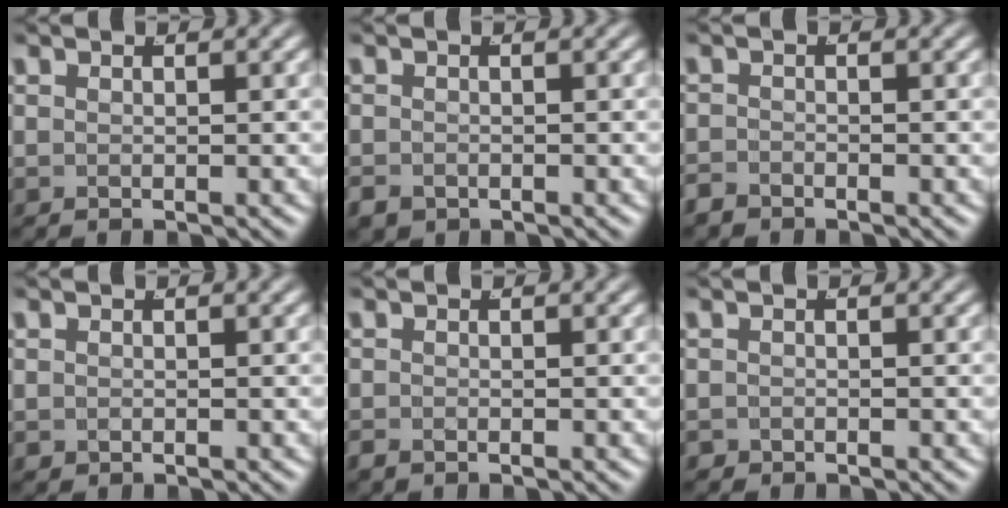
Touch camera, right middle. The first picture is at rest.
{"total": 1.8, "force": [-1.4, 1.0, 0.5], "torque": [-0.011, -0.017, -0.014]}
{"total": 1.5, "force": [-1.5, 0.4, 0.1], "torque": [0.002, -0.011, -0.024]}
{"total": 0.7, "force": [-0.5, 0.4, 0.2], "torque": [-0.007, -0.011, -0.002]}
{"total": 1.1, "force": [-1.0, 0.5, 0.3], "torque": [-0.004, -0.010, -0.013]}
{"total": 1.1, "force": [-1.0, 0.4, -0.1], "torque": [0.002, -0.014, -0.011]}